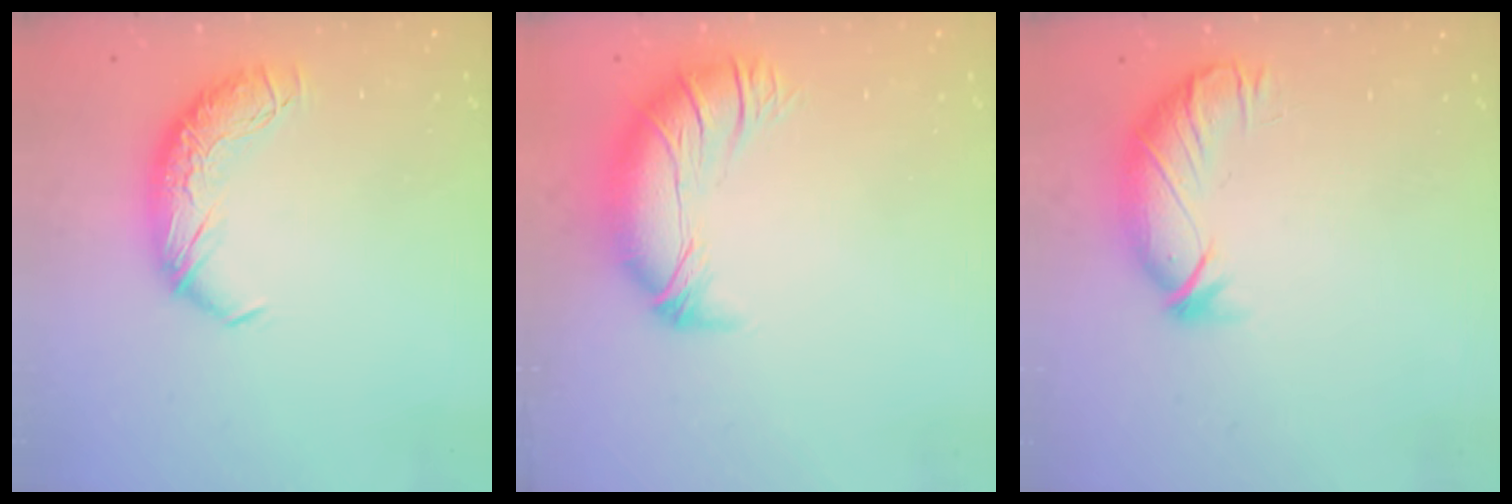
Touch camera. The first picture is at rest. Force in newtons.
{"total": 2.7, "press": 0.9, "slide": 2.6}
{"total": 3.7, "press": 3.2, "slide": 1.8}